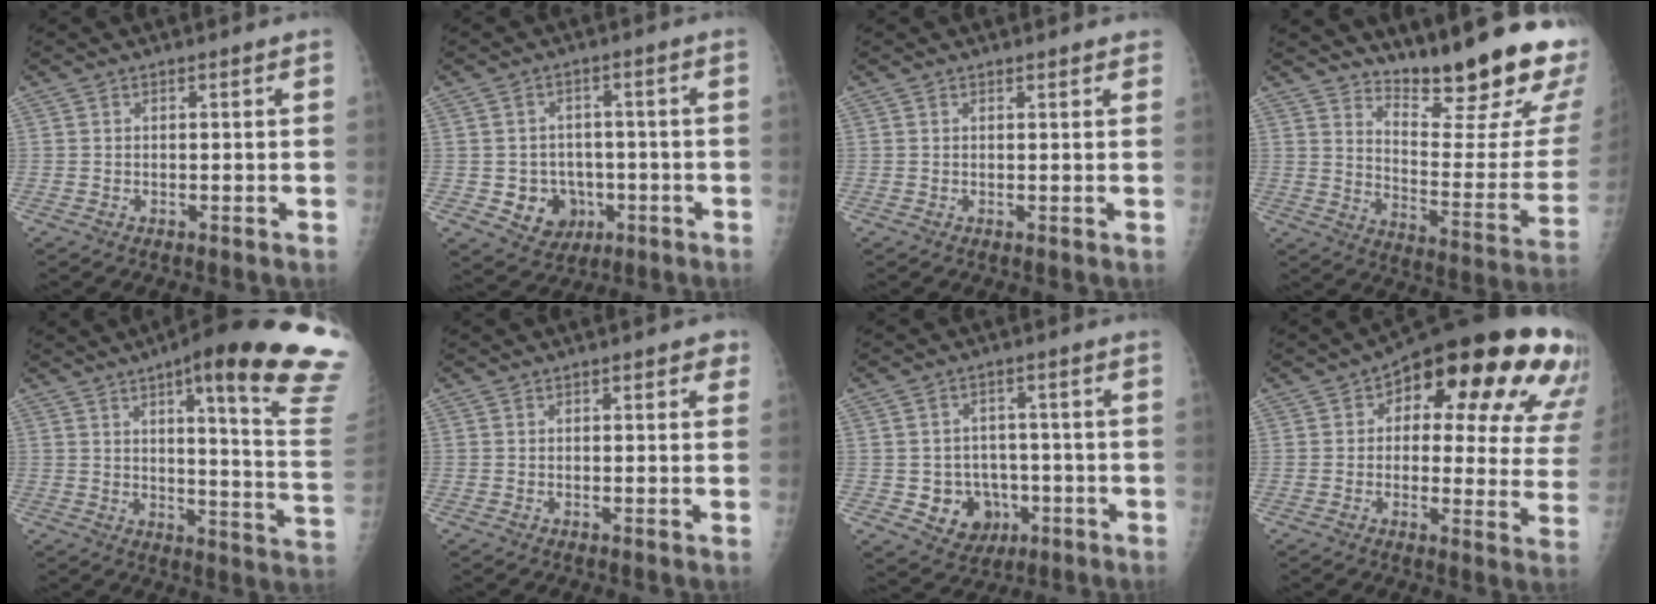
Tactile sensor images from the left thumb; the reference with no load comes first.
{"total": 7.8, "force": [-2.1, 6.9, 3.1], "torque": [-0.015, 0.014, -0.021]}
{"total": 1.5, "force": [1.3, 0.5, 0.7], "torque": [-0.002, 0.001, 0.013]}
{"total": 23.9, "force": [17.5, 5.0, 15.5], "torque": [-0.195, -0.137, 0.245]}
{"total": 26.3, "force": [16.7, 3.7, 19.9], "torque": [-0.209, -0.079, 0.208]}
{"total": 2.8, "force": [1.2, 1.4, 2.1], "torque": [-0.011, 0.001, 0.009]}
{"total": 8.6, "force": [-2.3, 7.5, 3.5], "torque": [-0.020, 0.016, -0.024]}
{"total": 25.1, "force": [11.3, 11.0, 19.6], "torque": [-0.208, 0.005, 0.137]}